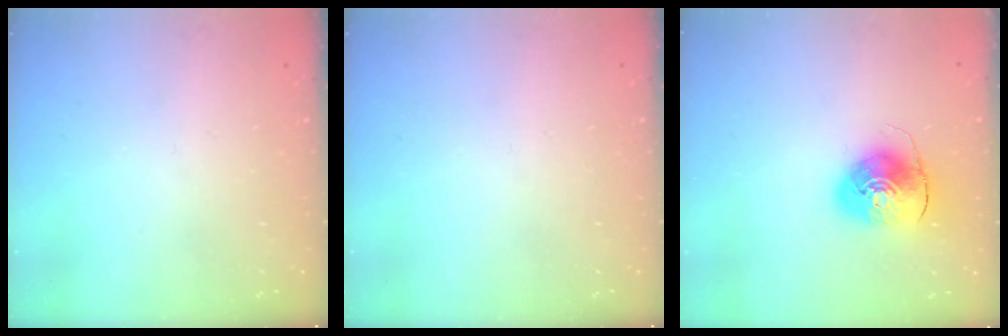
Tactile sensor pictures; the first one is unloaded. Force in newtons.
{"total": 0.0}
{"total": 9.4, "press": 9.2, "slide": 1.5}